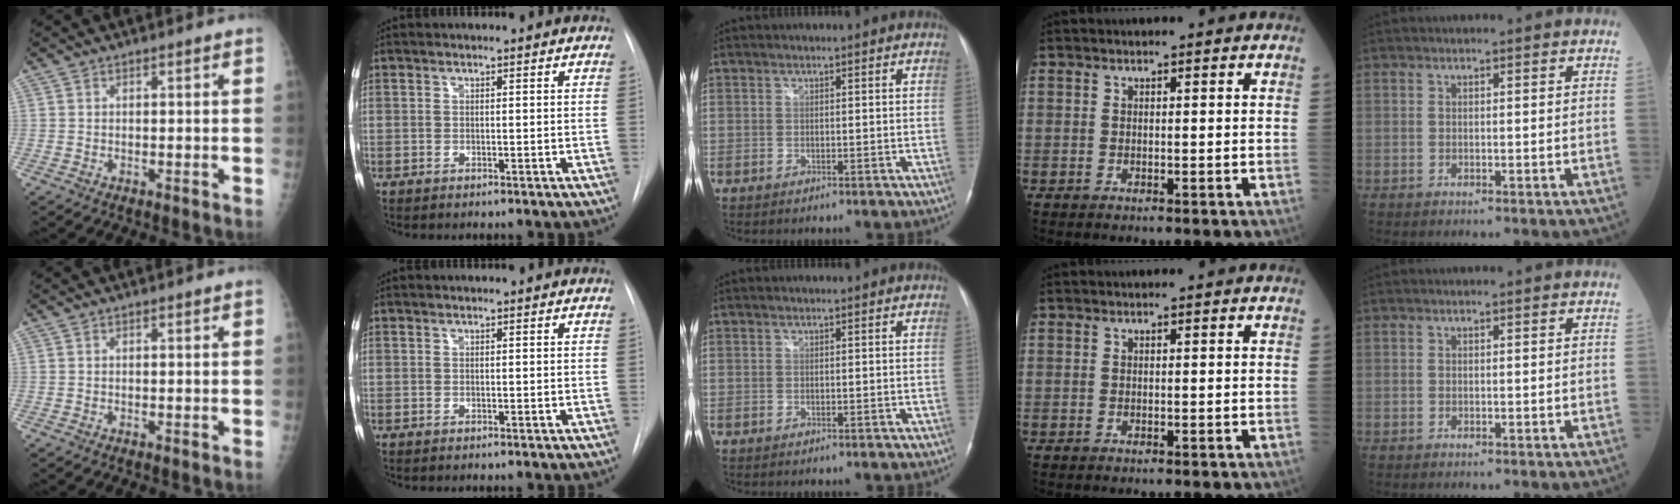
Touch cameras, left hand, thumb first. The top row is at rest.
{}